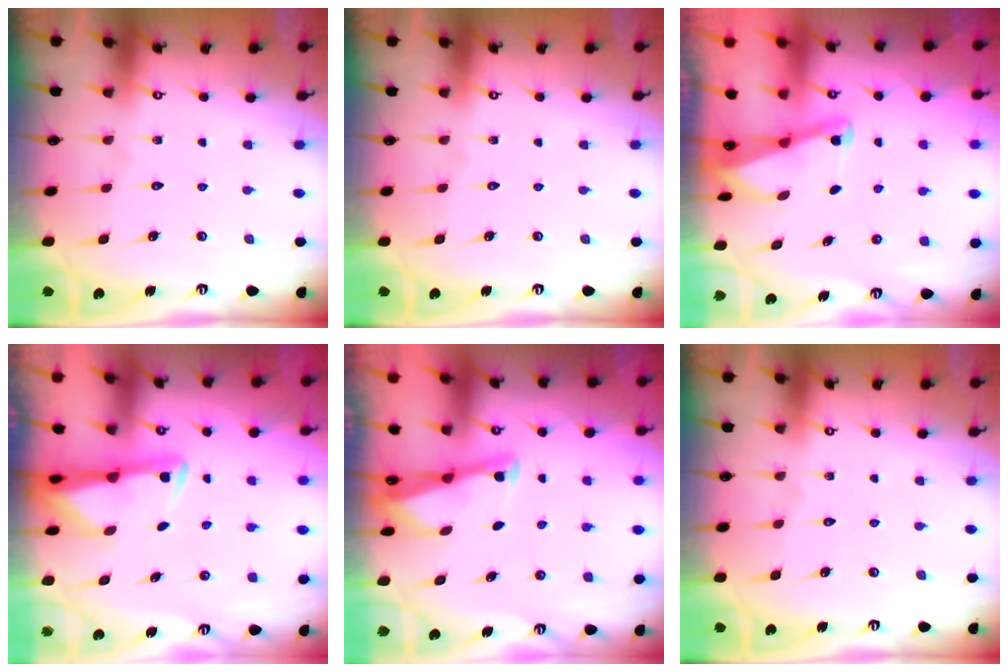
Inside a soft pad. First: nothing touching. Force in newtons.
{"total": 0.0}
{"total": 2.0, "press": 2.0, "slide": 0.4}
{"total": 2.7, "press": 2.6, "slide": 0.5}
{"total": 2.5, "press": 2.5, "slide": 0.1}
{"total": 0.0}